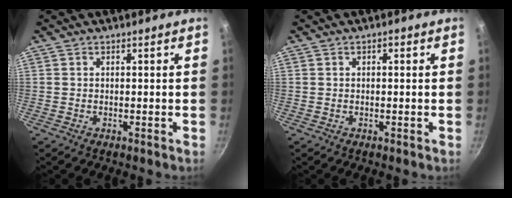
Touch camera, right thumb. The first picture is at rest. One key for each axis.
{"total": 1.1, "fx": 0.4, "fy": 0.5, "fz": 0.9, "tx": -0.016, "ty": 0.005, "tz": 0.006}